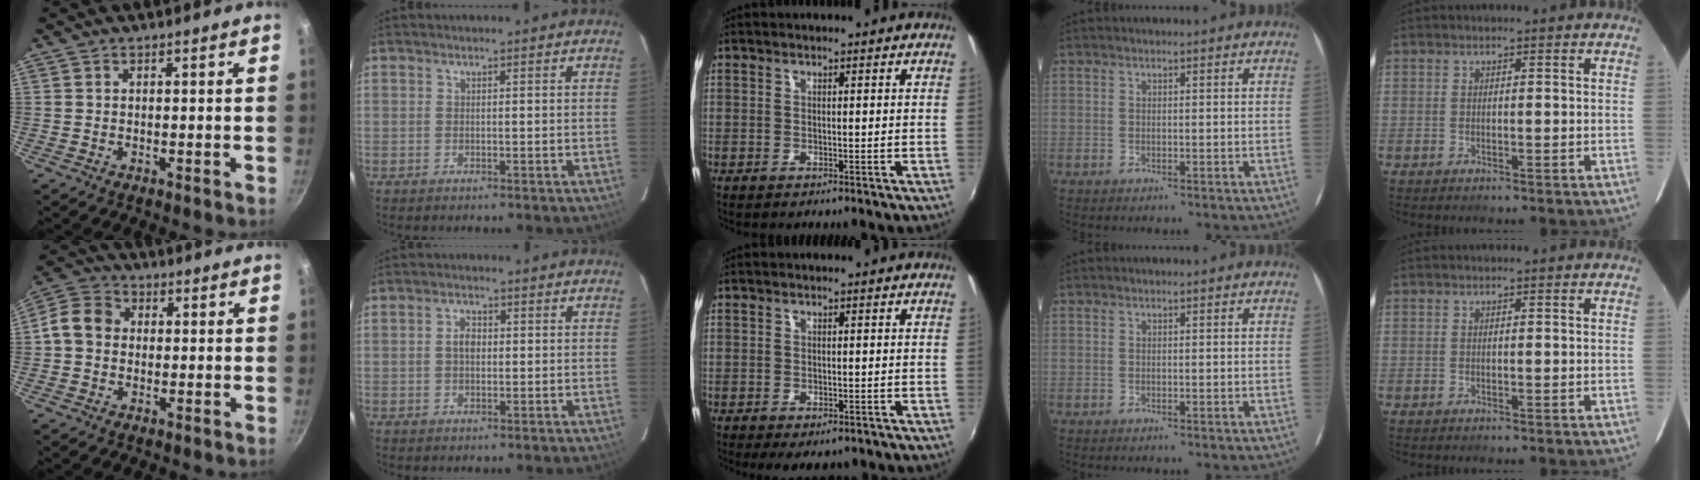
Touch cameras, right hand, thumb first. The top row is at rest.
{"thumb": {"total": 7.1, "force": [-0.1, 5.9, 3.9], "torque": [-0.054, 0.019, -0.023]}, "index": {"total": 2.5, "force": [0.1, 1.8, 1.8], "torque": [-0.032, 0.008, 0.000]}, "middle": {"total": 3.5, "force": [-2.3, 1.6, 2.0], "torque": [-0.042, -0.017, -0.031]}}